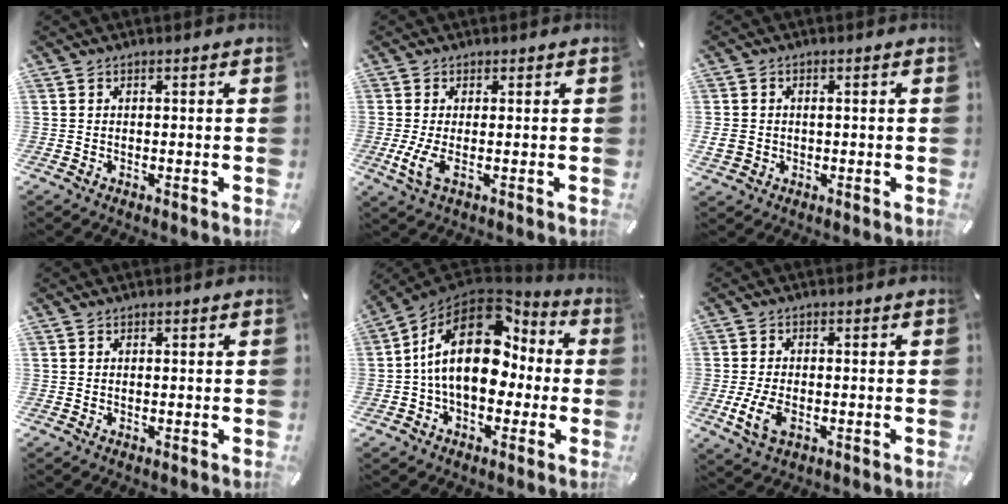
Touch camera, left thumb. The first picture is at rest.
{"total": 4.6, "force": [-0.4, 1.6, 4.3], "torque": [-0.108, -0.017, -0.010]}
{"total": 2.9, "force": [-0.1, 2.6, 1.3], "torque": [-0.032, 0.004, -0.004]}
{"total": 0.6, "force": [0.2, 0.5, -0.2], "torque": [0.008, 0.006, 0.003]}
{"total": 20.8, "force": [2.6, 13.3, 15.8], "torque": [-0.285, -0.003, 0.042]}
{"total": 6.1, "force": [-1.5, 3.7, 4.6], "torque": [-0.108, -0.002, -0.029]}